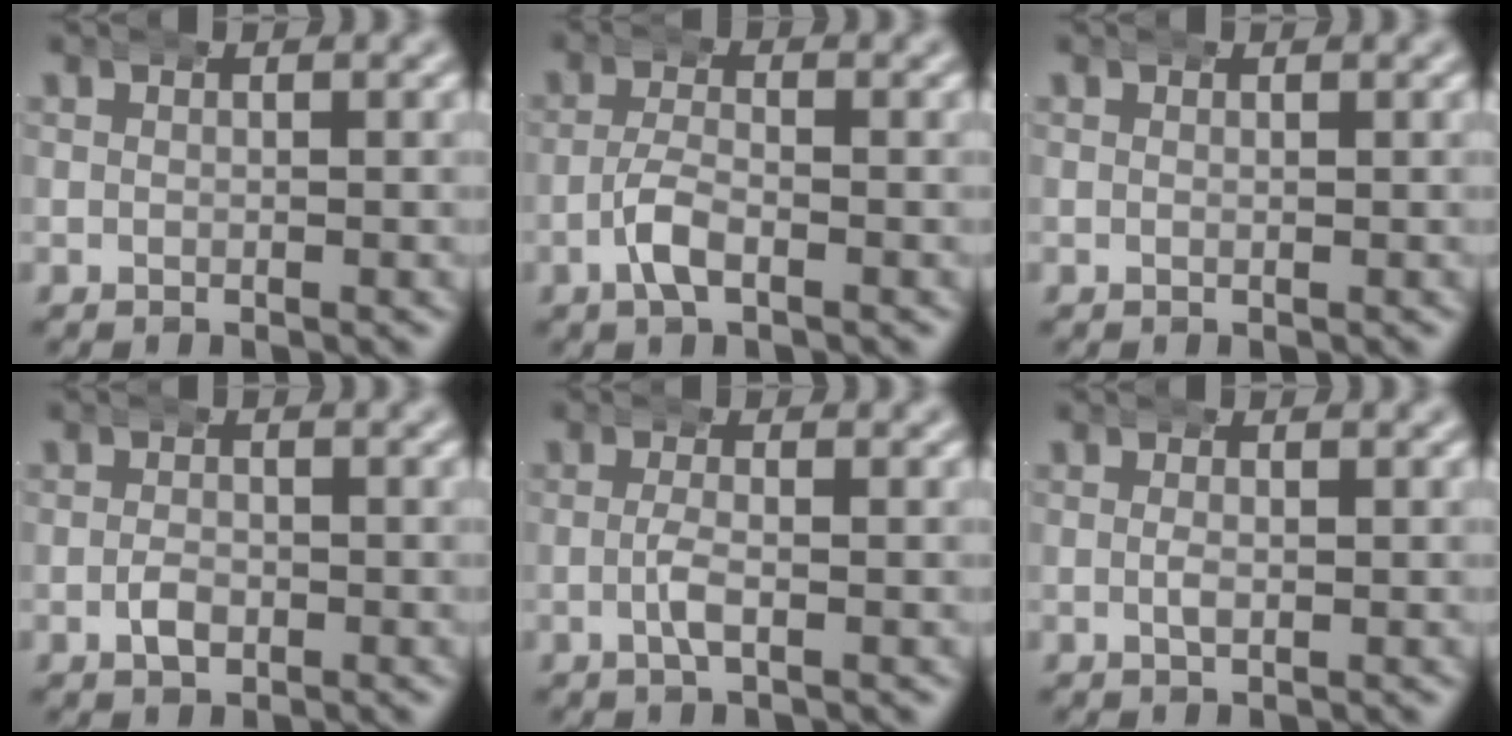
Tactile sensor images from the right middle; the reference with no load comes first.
{"total": 2.3, "force": [-1.2, 0.7, 1.8], "torque": [-0.038, 0.000, -0.029]}
{"total": 0.0}
{"total": 1.2, "force": [-0.5, 0.8, 0.8], "torque": [-0.015, -0.002, -0.013]}
{"total": 1.5, "force": [-0.4, 0.2, 1.5], "torque": [-0.031, -0.005, -0.010]}
{"total": 0.7, "force": [0.1, 0.1, 0.6], "torque": [-0.012, -0.004, 0.000]}